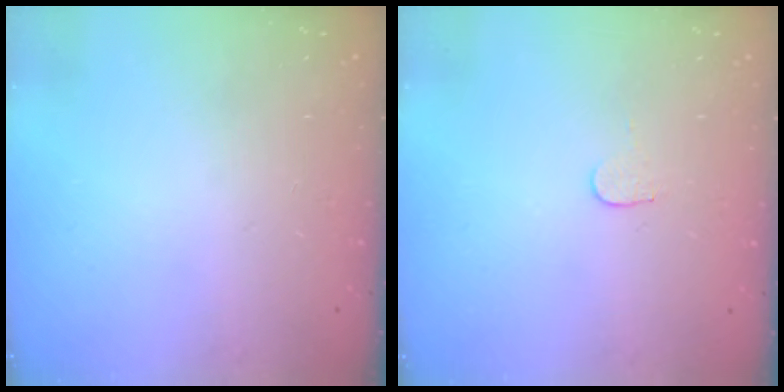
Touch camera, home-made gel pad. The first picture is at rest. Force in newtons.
{"total": 4.9, "press": 4.9, "slide": 0.3}